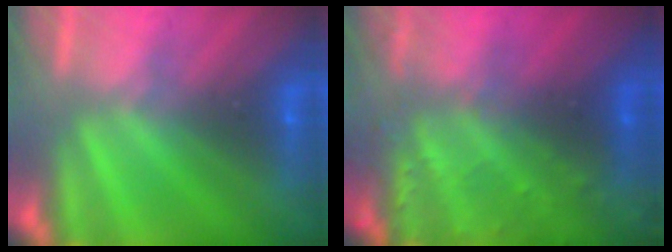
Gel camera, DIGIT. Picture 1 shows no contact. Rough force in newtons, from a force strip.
{"total": 8.6}